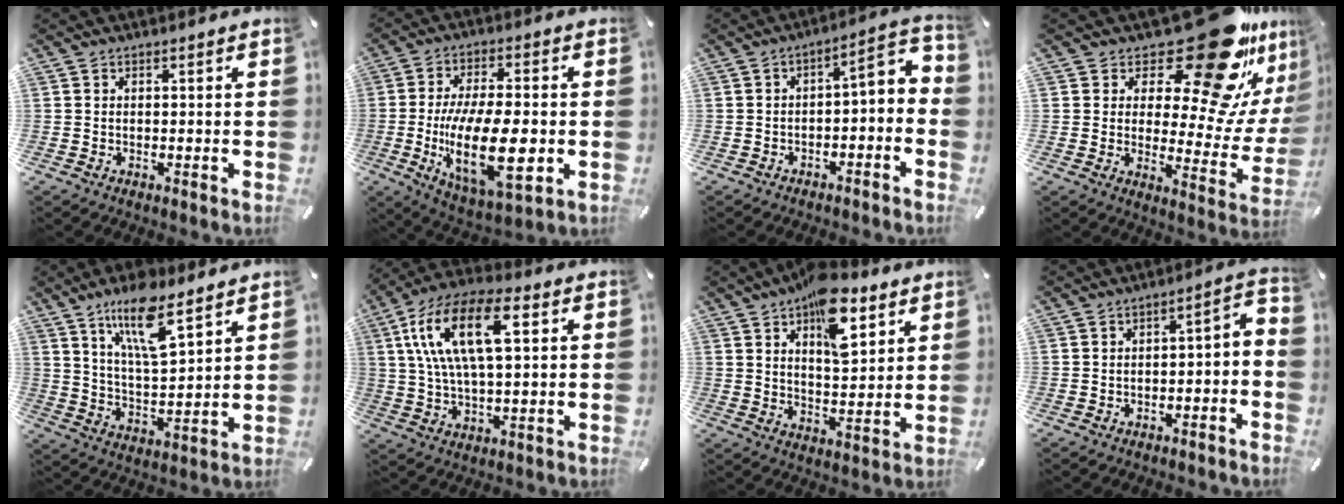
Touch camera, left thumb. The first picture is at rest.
{"total": 20.3, "force": [-3.0, 8.8, 18.0], "torque": [-0.334, -0.017, -0.045]}
{"total": 5.3, "force": [-1.9, 2.5, 4.3], "torque": [-0.052, -0.008, -0.045]}
{"total": 25.0, "force": [17.2, 9.0, 15.7], "torque": [-0.202, -0.140, 0.277]}
{"total": 14.4, "force": [9.5, 4.6, 9.7], "torque": [-0.177, -0.036, 0.164]}
{"total": 17.0, "force": [5.5, 7.6, 14.2], "torque": [-0.304, 0.003, 0.087]}
{"total": 13.8, "force": [8.0, 6.6, 9.2], "torque": [-0.125, -0.036, 0.132]}
{"total": 4.5, "force": [-3.2, 1.5, 2.8], "torque": [-0.045, 0.014, -0.060]}